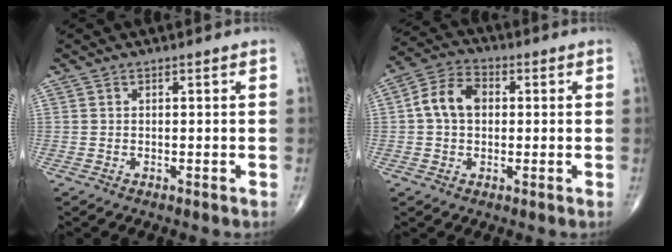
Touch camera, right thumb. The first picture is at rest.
{"total": 8.2, "force": [0.7, 6.0, 5.6], "torque": [-0.095, 0.023, 0.005]}